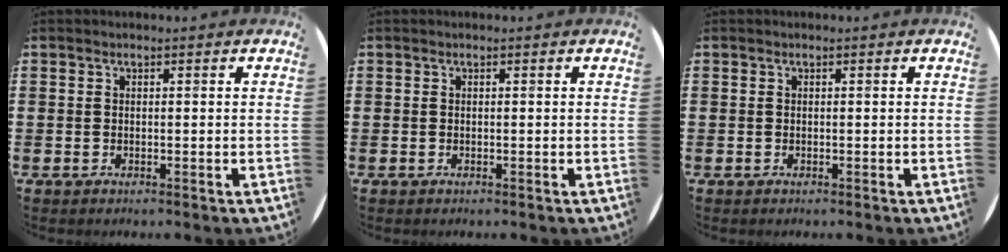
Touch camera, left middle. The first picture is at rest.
{"total": 0.0}
{"total": 0.0}